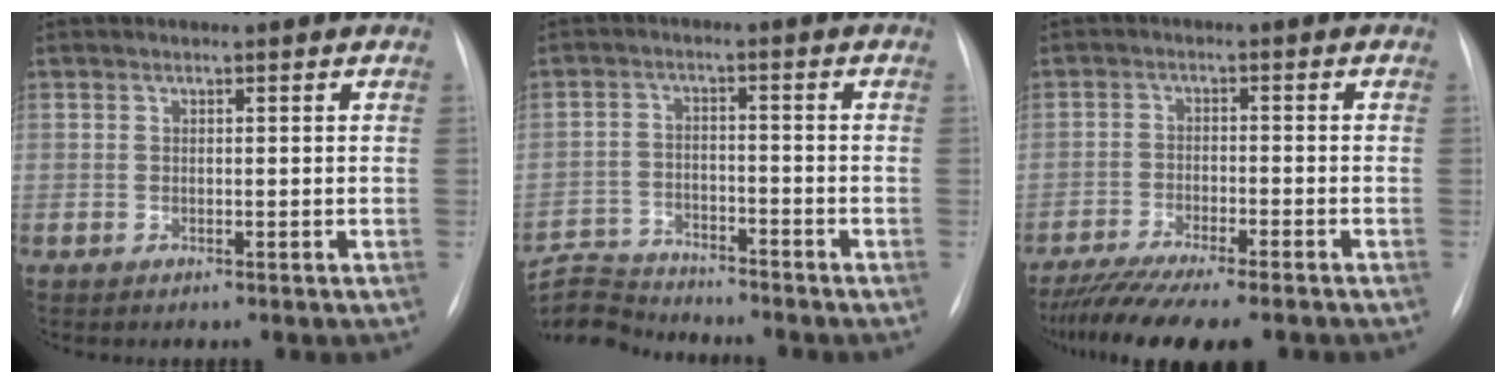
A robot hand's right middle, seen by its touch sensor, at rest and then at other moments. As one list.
[{"total": 9.3, "force": [-9.3, 0.7, 0.3], "torque": [-0.020, 0.008, -0.169]}, {"total": 11.1, "force": [-9.3, 0.6, 5.9], "torque": [-0.095, -0.022, -0.145]}]